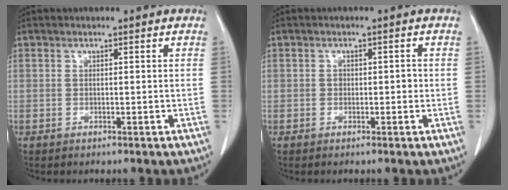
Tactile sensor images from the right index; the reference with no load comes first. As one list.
[{"total": 1.6, "force": [-0.2, 1.1, 1.2], "torque": [-0.014, 0.007, -0.001]}]